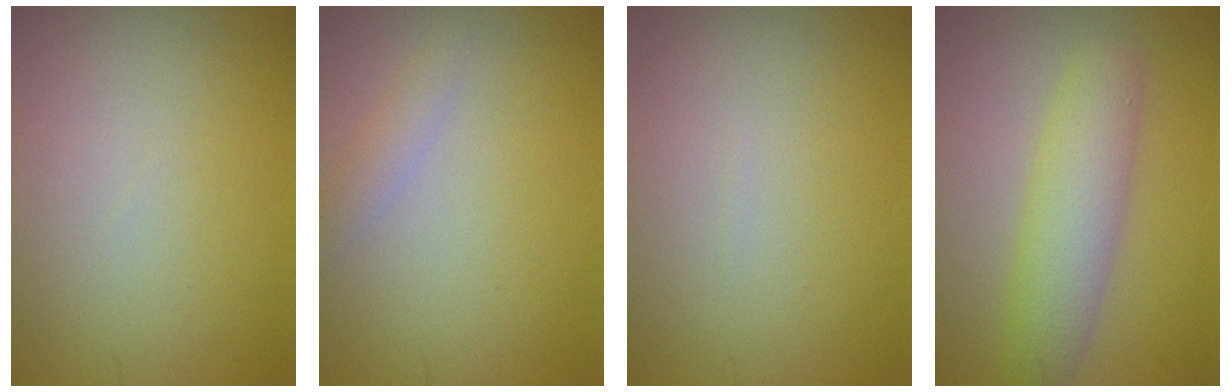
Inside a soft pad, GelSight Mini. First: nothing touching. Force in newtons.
{"total": 1.4, "press": 1.4, "slide": 0.0}
{"total": 0.0}
{"total": 4.6, "press": 4.6, "slide": 0.2}